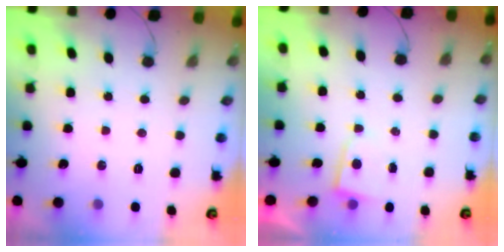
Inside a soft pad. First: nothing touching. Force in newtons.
{"total": 2.1, "press": 2.1, "slide": 0.3}